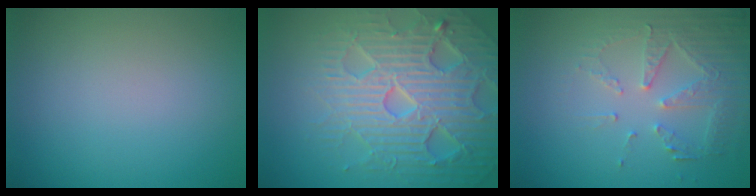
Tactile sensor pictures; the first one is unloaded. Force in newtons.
{"total": 7.6, "press": 7.4, "slide": 1.6}
{"total": 5.2, "press": 3.6, "slide": 3.8}